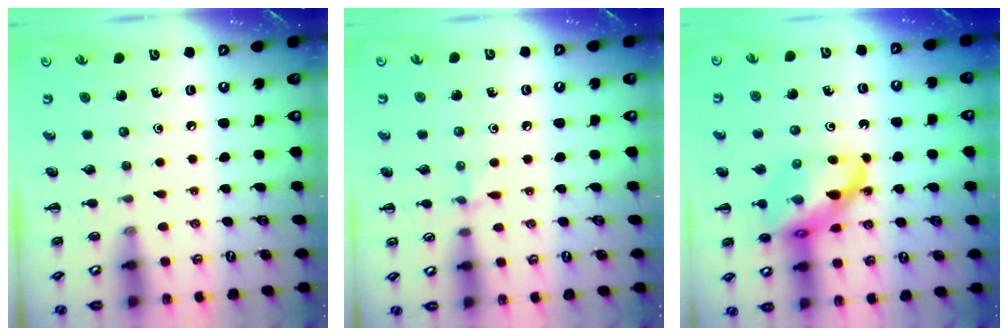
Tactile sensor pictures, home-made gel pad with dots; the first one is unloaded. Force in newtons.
{"total": 4.8, "press": 4.5, "slide": 1.6}
{"total": 18.3, "press": 18.0, "slide": 3.6}